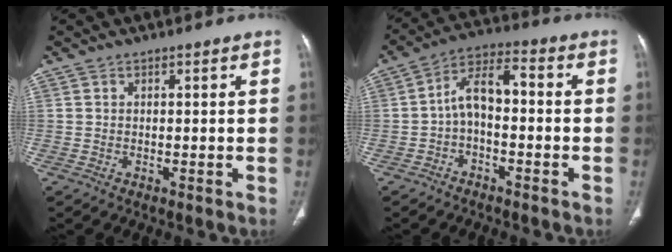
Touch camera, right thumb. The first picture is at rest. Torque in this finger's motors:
{"motor_torque": [-0.45, 0.70, 0.12, -0.08, 0.22]}